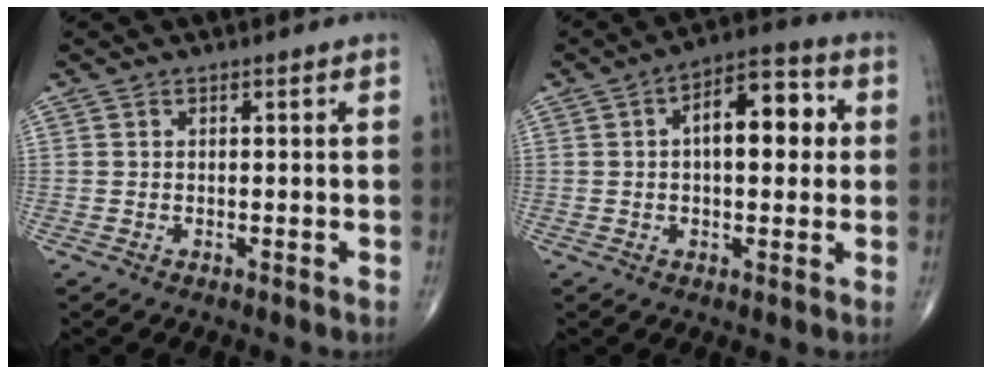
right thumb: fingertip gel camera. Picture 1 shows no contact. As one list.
[{"total": 11.6, "force": [1.7, 5.8, 9.9], "torque": [-0.120, 0.022, 0.018]}]